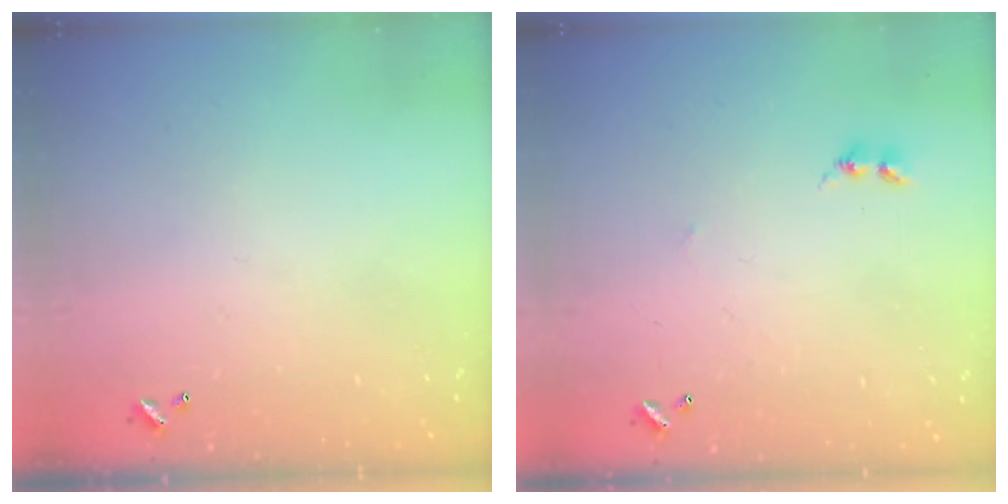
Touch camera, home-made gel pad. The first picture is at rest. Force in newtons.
{"total": 2.8, "press": 2.7, "slide": 0.4}